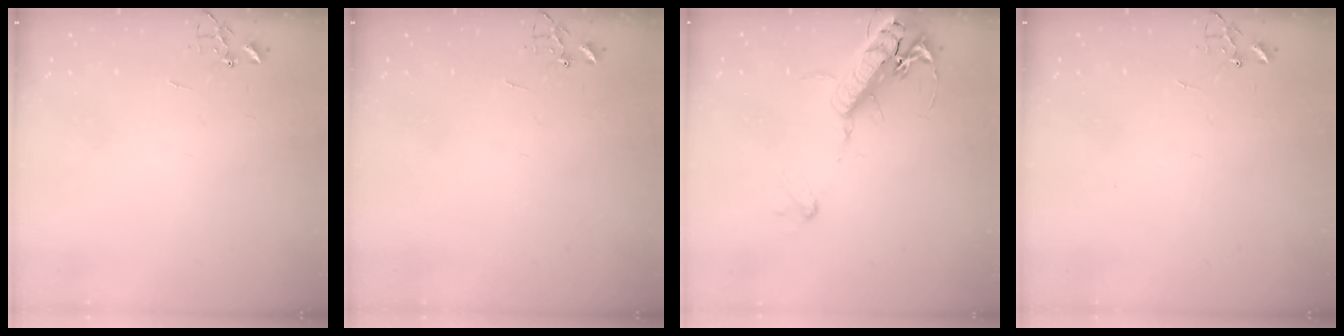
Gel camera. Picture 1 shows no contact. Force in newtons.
{"total": 0.0}
{"total": 19.9, "press": 19.5, "slide": 3.8}
{"total": 0.0}